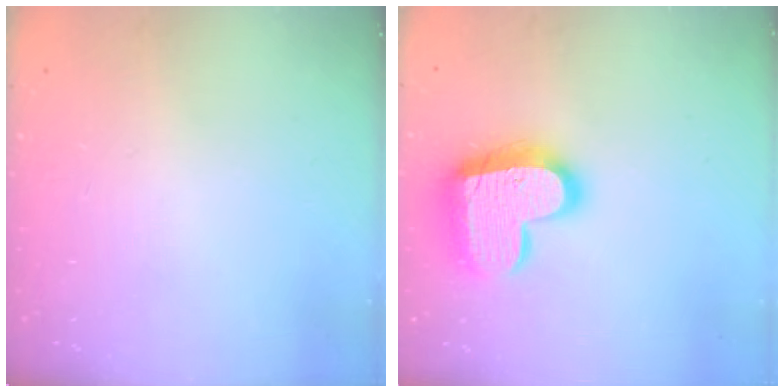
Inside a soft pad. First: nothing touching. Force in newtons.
{"total": 18.3, "press": 18.2, "slide": 1.2}